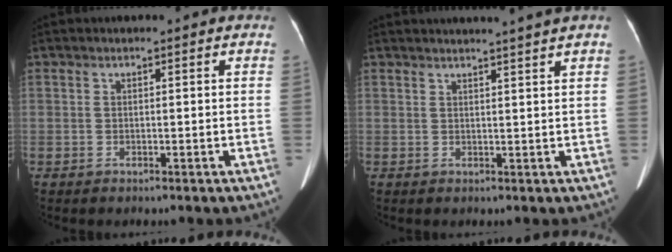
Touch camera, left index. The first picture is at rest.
{"total": 5.5, "force": [4.8, -1.3, 2.3], "torque": [-0.024, 0.010, 0.053]}